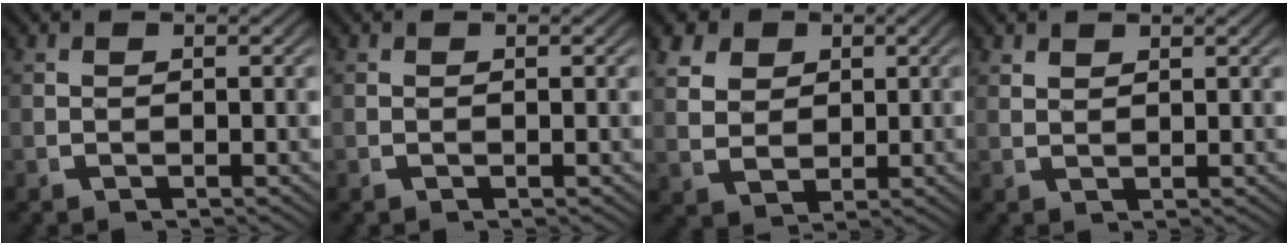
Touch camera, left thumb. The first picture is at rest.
{"total": 0.0}
{"total": 6.3, "force": [1.8, 4.9, 3.5], "torque": [-0.076, -0.022, 0.042]}
{"total": 1.4, "force": [1.4, -0.1, 0.1], "torque": [0.002, 0.002, 0.034]}